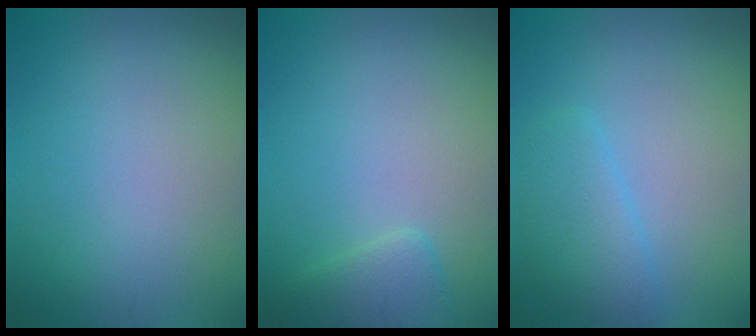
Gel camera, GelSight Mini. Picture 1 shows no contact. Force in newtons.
{"total": 2.1, "press": 2.1, "slide": 0.2}
{"total": 2.7, "press": 2.7, "slide": 0.1}